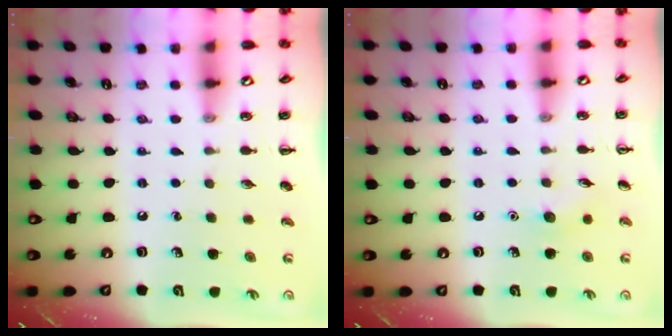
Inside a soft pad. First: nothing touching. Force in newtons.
{"total": 6.0, "press": 5.7, "slide": 1.8}